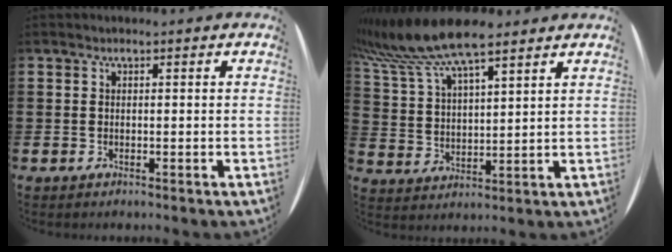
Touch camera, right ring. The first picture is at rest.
{"total": 9.2, "force": [8.4, 0.8, 3.6], "torque": [-0.101, -0.030, 0.154]}